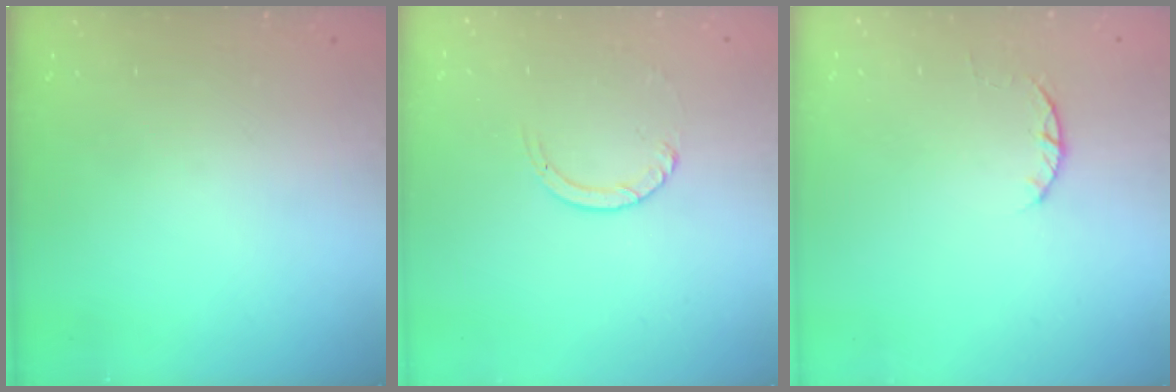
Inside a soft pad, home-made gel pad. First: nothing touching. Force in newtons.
{"total": 2.4, "press": 2.4, "slide": 0.2}
{"total": 2.3, "press": 2.3, "slide": 0.4}